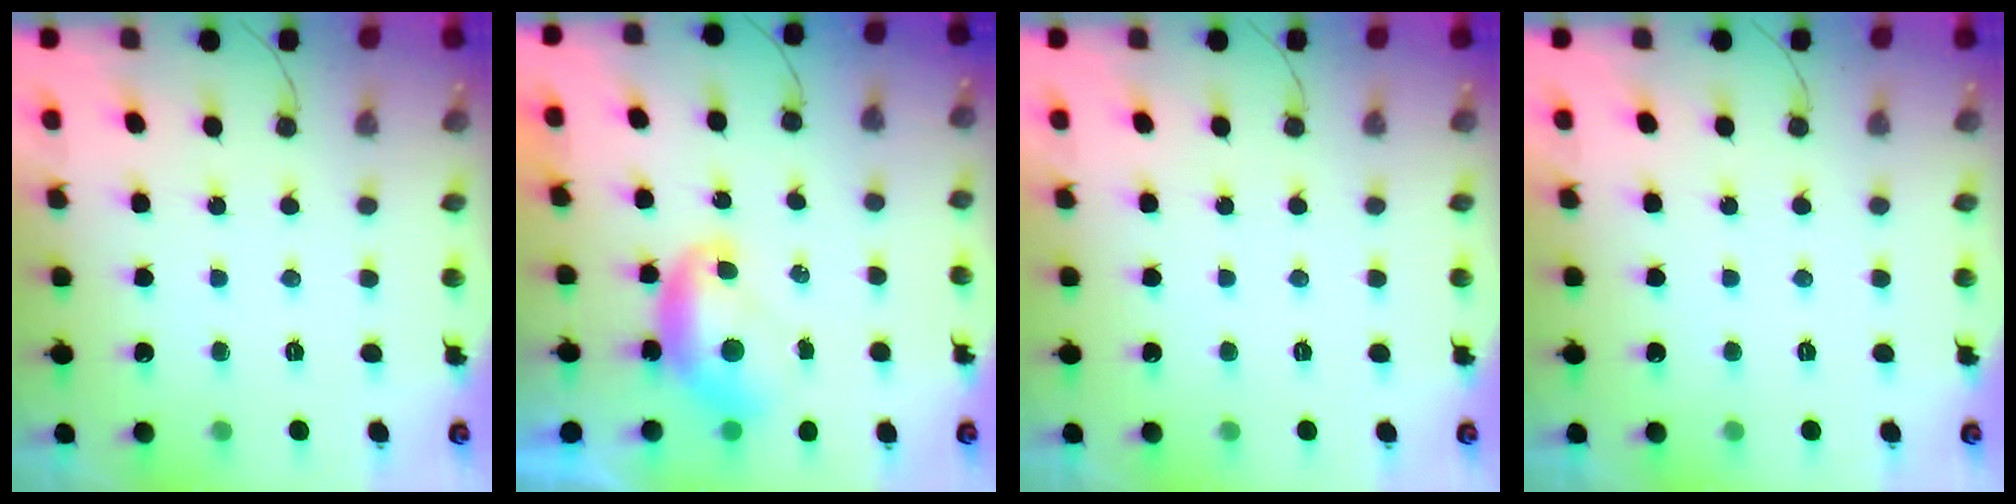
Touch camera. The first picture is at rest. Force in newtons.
{"total": 8.3, "press": 8.3, "slide": 0.3}
{"total": 0.0}
{"total": 0.0}